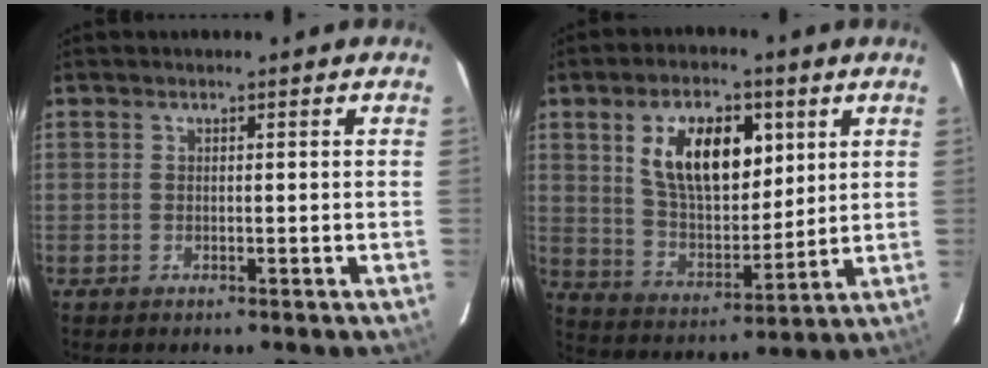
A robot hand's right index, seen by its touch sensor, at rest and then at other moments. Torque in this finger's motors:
{"motor_torque": [1.23, 0.91, 0.39, 0.15]}